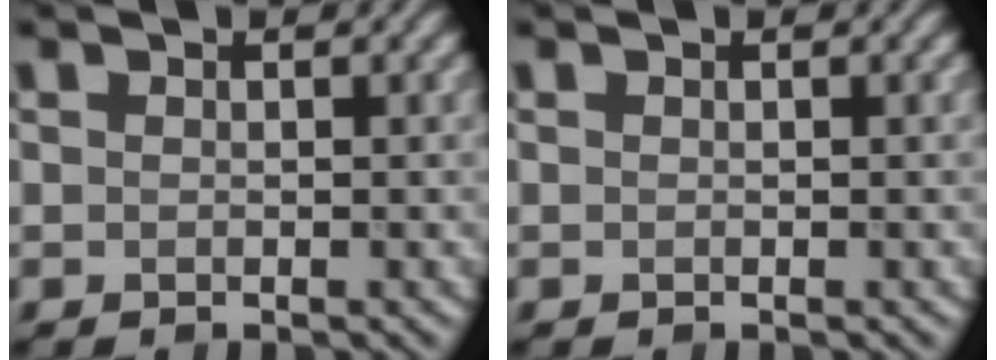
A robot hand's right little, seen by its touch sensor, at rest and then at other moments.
{"total": 0.0}